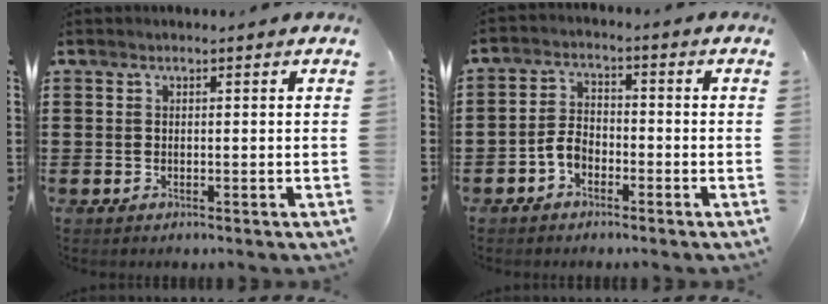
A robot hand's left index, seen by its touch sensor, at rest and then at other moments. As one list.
[{"total": 3.7, "force": [-2.1, 2.1, 2.1], "torque": [-0.056, 0.003, -0.046]}]